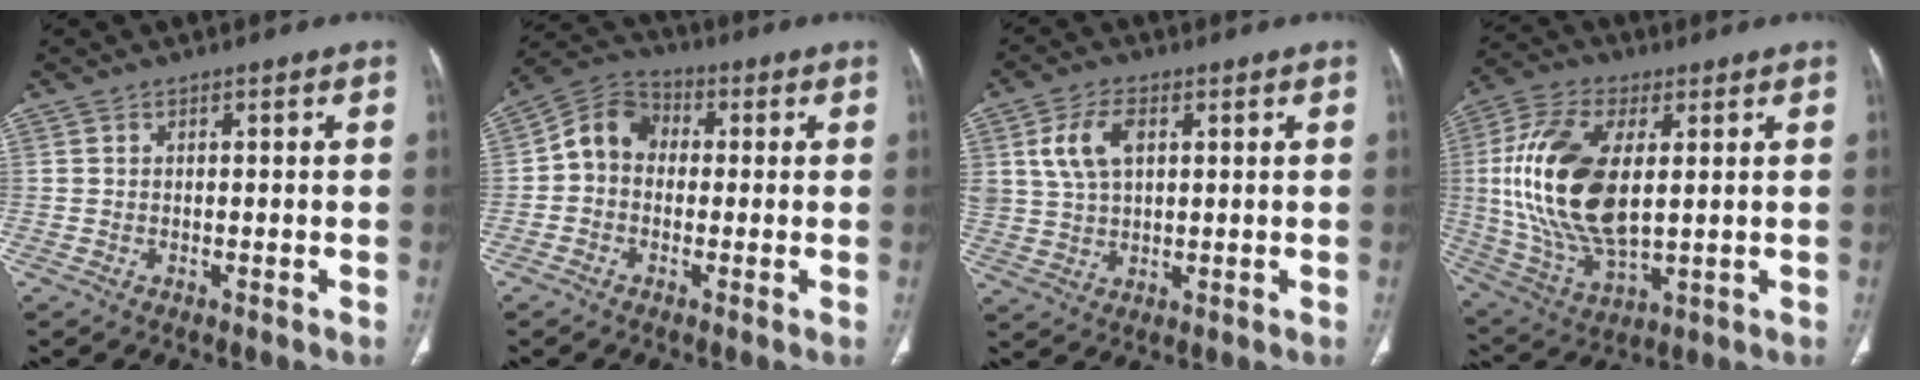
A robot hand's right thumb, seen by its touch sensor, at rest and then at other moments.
{"total": 8.0, "force": [-0.1, 6.6, 4.5], "torque": [-0.063, 0.029, -0.019]}
{"total": 8.0, "force": [2.6, 4.8, 5.8], "torque": [-0.112, -0.001, 0.056]}
{"total": 20.5, "force": [2.7, 10.5, 17.4], "torque": [-0.361, -0.011, 0.056]}